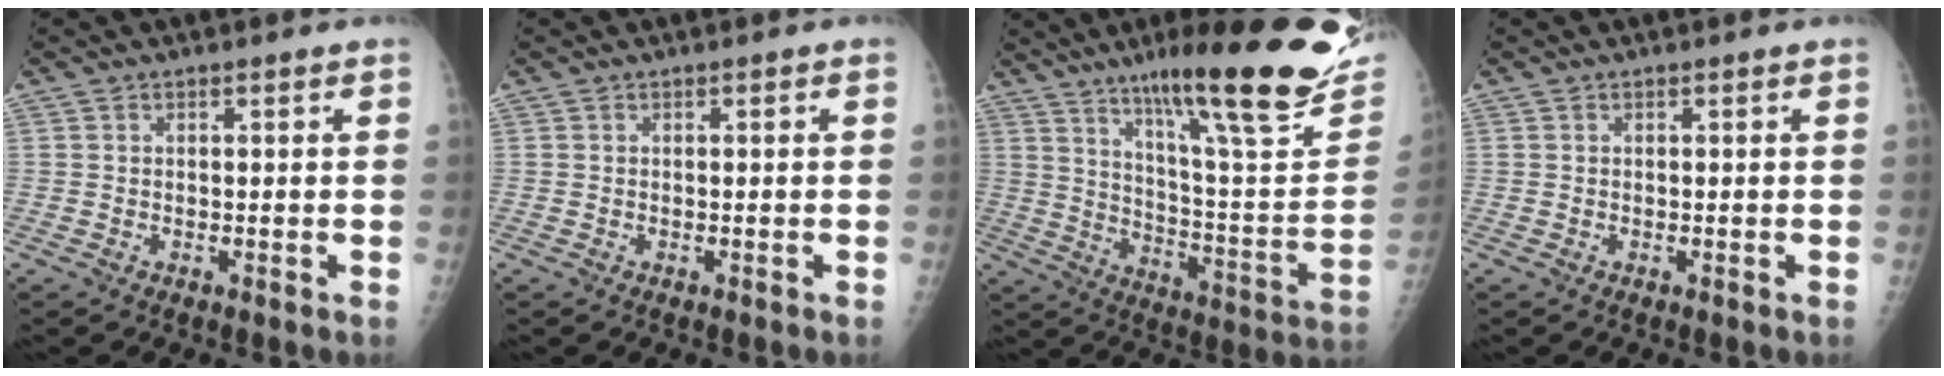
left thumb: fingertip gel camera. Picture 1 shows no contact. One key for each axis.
{"total": 0.0}
{"total": 28.9, "fx": 19.9, "fy": 4.8, "fz": 20.3, "tx": -0.278, "ty": -0.088, "tz": 0.295}
{"total": 0.0}